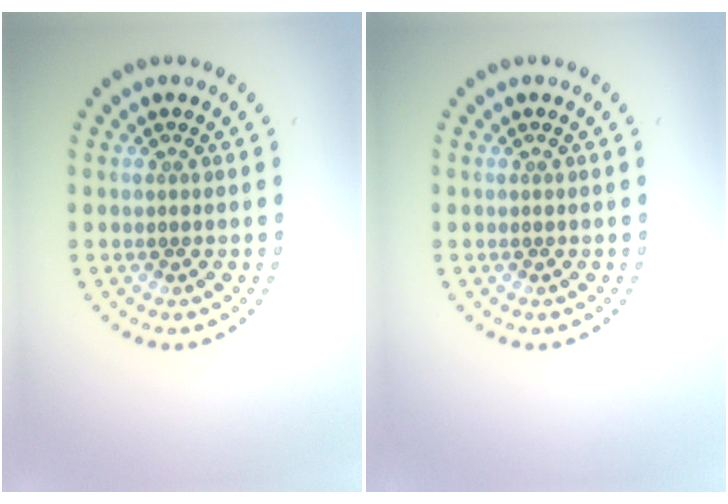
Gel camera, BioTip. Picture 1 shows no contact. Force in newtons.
{"total": 0.0}